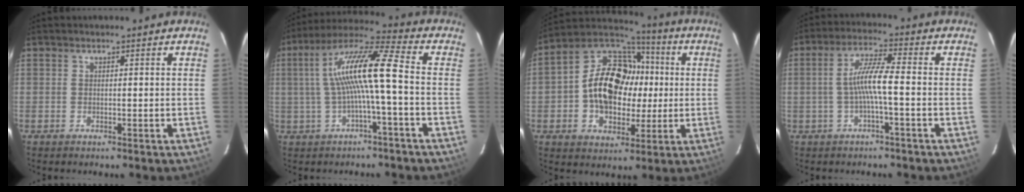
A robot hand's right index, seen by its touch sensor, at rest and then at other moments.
{"total": 12.7, "force": [-0.3, 0.9, 12.7], "torque": [-0.245, 0.022, -0.003]}
{"total": 17.8, "force": [0.0, 13.1, 12.1], "torque": [-0.239, 0.046, 0.002]}
{"total": 6.2, "force": [-1.4, 0.0, 6.1], "torque": [-0.128, 0.009, -0.024]}